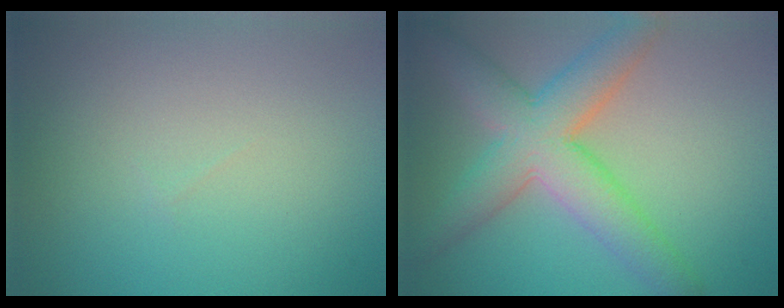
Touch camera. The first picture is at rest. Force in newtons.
{"total": 7.0, "press": 7.0, "slide": 0.3}